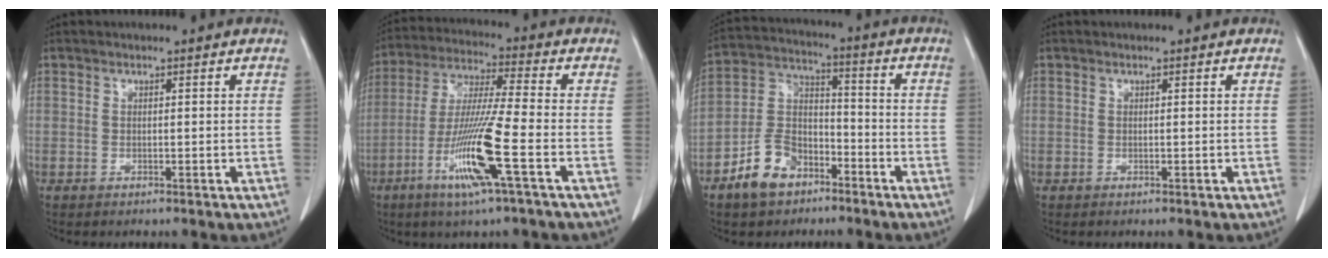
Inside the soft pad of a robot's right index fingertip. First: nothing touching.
{"total": 13.4, "force": [-5.3, -0.6, 12.3], "torque": [-0.250, -0.020, -0.104]}
{"total": 9.9, "force": [-6.1, 6.1, 4.9], "torque": [-0.114, 0.013, -0.109]}
{"total": 0.0}